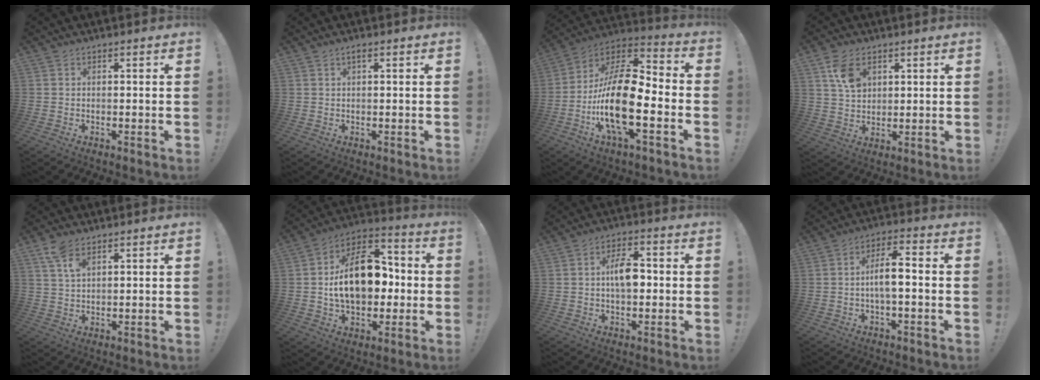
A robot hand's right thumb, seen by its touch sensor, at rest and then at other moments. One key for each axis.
{"total": 1.1, "fx": 0.5, "fy": 0.1, "fz": 0.9, "tx": -0.019, "ty": 0.002, "tz": 0.008}
{"total": 21.9, "fx": -5.5, "fy": 8.5, "fz": 19.4, "tx": -0.382, "ty": 0.018, "tz": -0.094}
{"total": 8.3, "fx": 3.7, "fy": 5.8, "fz": 4.7, "tx": -0.068, "ty": -0.009, "tz": 0.071}
{"total": 6.2, "fx": 3.9, "fy": 2.5, "fz": 4.2, "tx": -0.074, "ty": -0.015, "tz": 0.071}
{"total": 19.9, "fx": 0.2, "fy": 12.8, "fz": 15.2, "tx": -0.247, "ty": 0.014, "tz": 0.009}
{"total": 8.2, "fx": -0.1, "fy": 4.3, "fz": 7.0, "tx": -0.109, "ty": 0.008, "tz": -0.006}
{"total": 7.4, "fx": -0.7, "fy": 2.2, "fz": 7.1, "tx": -0.120, "ty": 0.007, "tz": -0.016}